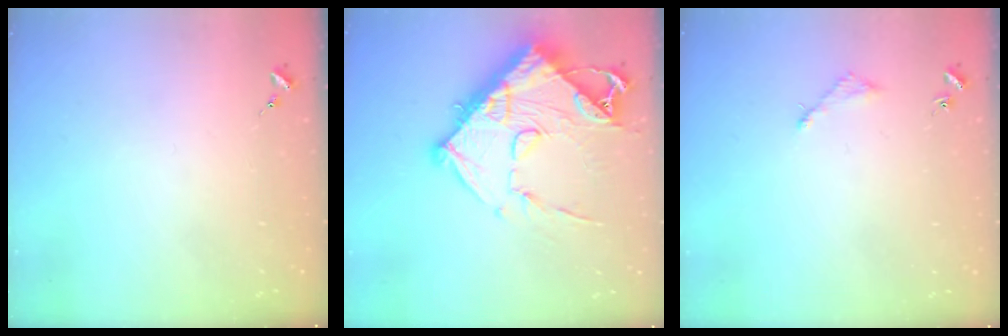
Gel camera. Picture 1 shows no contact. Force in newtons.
{"total": 17.9, "press": 17.8, "slide": 2.0}
{"total": 3.0, "press": 3.0, "slide": 0.4}